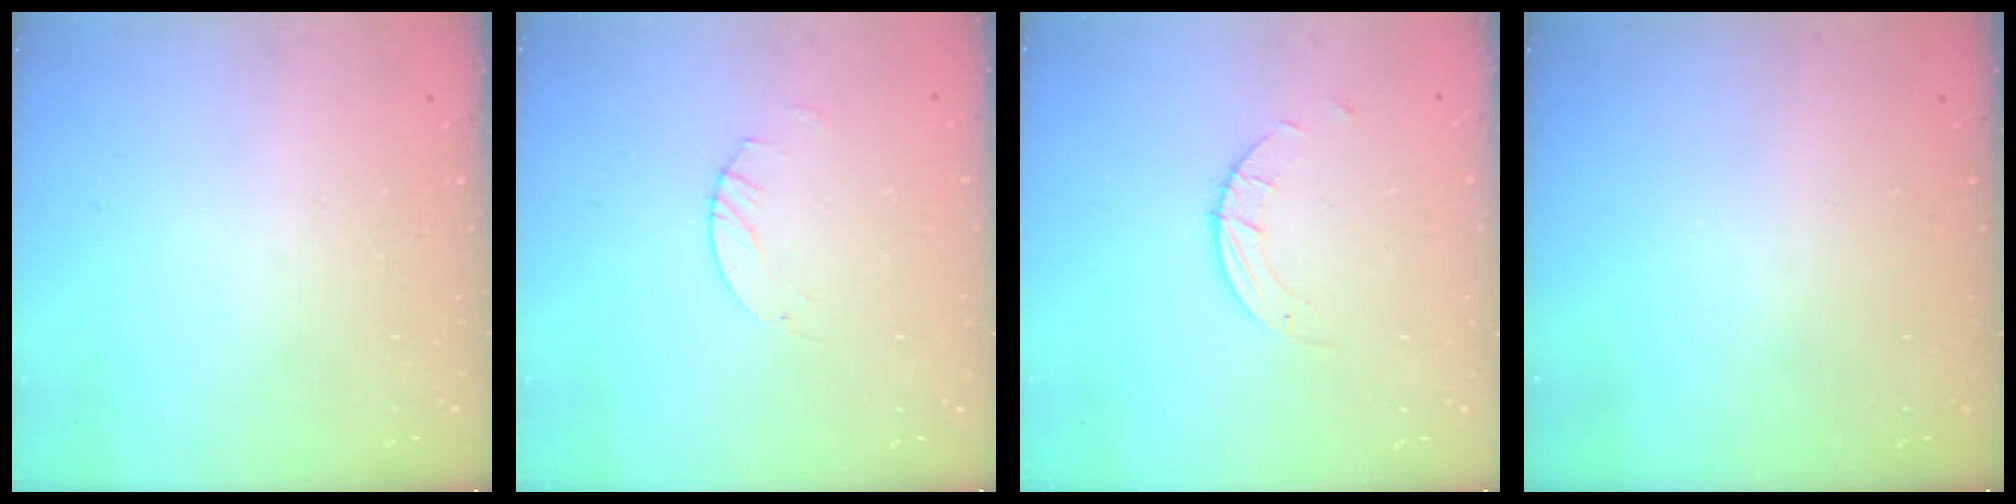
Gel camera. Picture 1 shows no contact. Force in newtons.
{"total": 2.0, "press": 2.0, "slide": 0.2}
{"total": 1.5, "press": 1.5, "slide": 0.1}
{"total": 0.0}